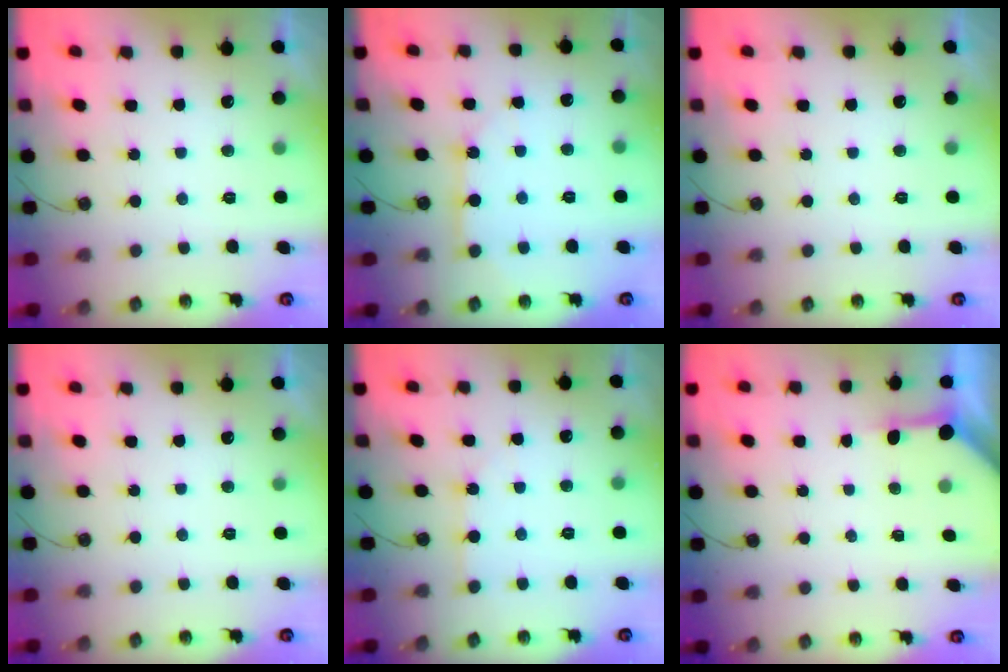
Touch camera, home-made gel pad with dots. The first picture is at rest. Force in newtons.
{"total": 8.0, "press": 7.9, "slide": 0.8}
{"total": 0.0}
{"total": 0.0}
{"total": 2.8, "press": 2.8, "slide": 0.4}
{"total": 3.4, "press": 3.3, "slide": 0.4}